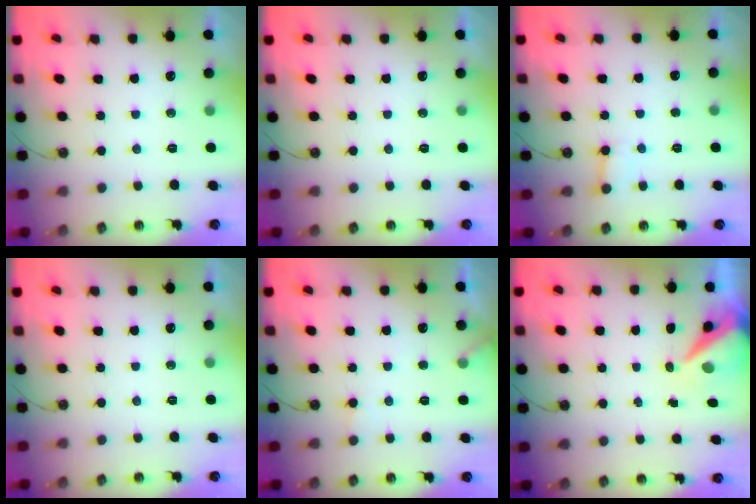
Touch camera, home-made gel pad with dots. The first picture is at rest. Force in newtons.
{"total": 0.0}
{"total": 4.8, "press": 4.8, "slide": 0.1}
{"total": 0.0}
{"total": 8.1, "press": 8.0, "slide": 0.5}
{"total": 8.0, "press": 8.0, "slide": 1.0}